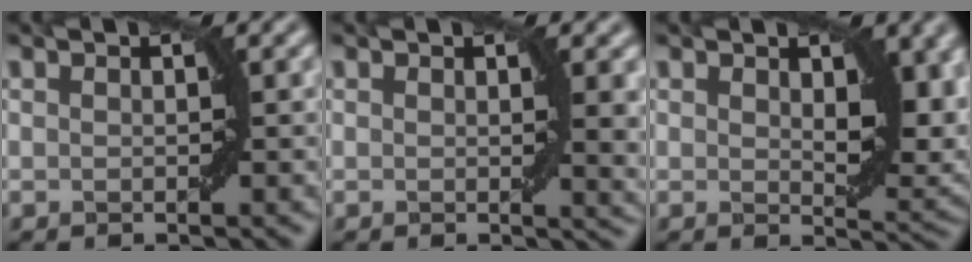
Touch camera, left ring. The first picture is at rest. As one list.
[{"total": 2.9, "force": [0.6, 0.6, 2.7], "torque": [-0.029, -0.004, 0.011]}, {"total": 5.6, "force": [1.7, 2.8, 4.5], "torque": [-0.063, -0.009, 0.031]}]